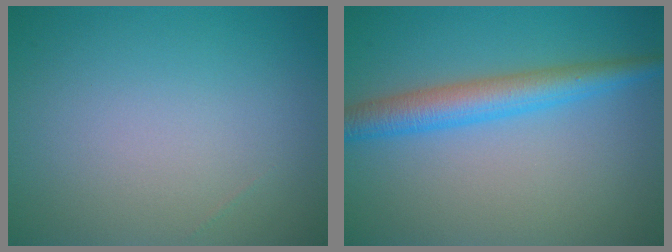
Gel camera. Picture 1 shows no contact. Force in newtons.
{"total": 4.3, "press": 4.3, "slide": 0.1}